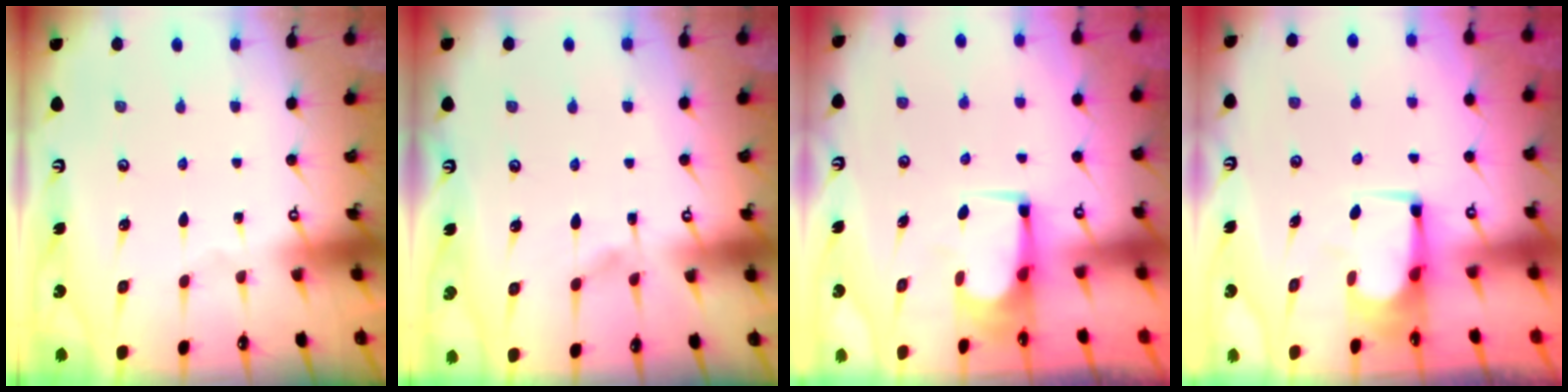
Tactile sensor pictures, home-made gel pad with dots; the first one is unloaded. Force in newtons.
{"total": 5.0, "press": 5.0, "slide": 0.6}
{"total": 2.1, "press": 2.1, "slide": 0.1}
{"total": 2.4, "press": 2.4, "slide": 0.2}